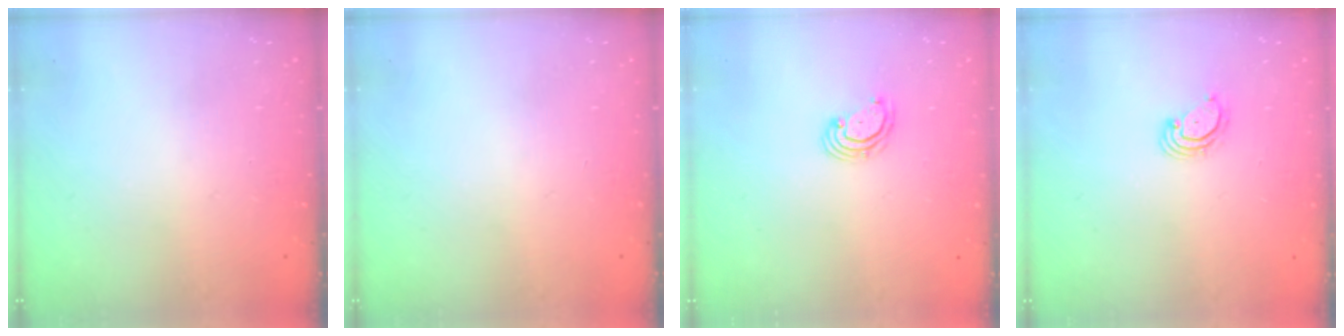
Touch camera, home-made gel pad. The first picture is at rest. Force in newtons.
{"total": 0.0}
{"total": 3.1, "press": 3.1, "slide": 0.6}
{"total": 3.1, "press": 3.1, "slide": 0.3}